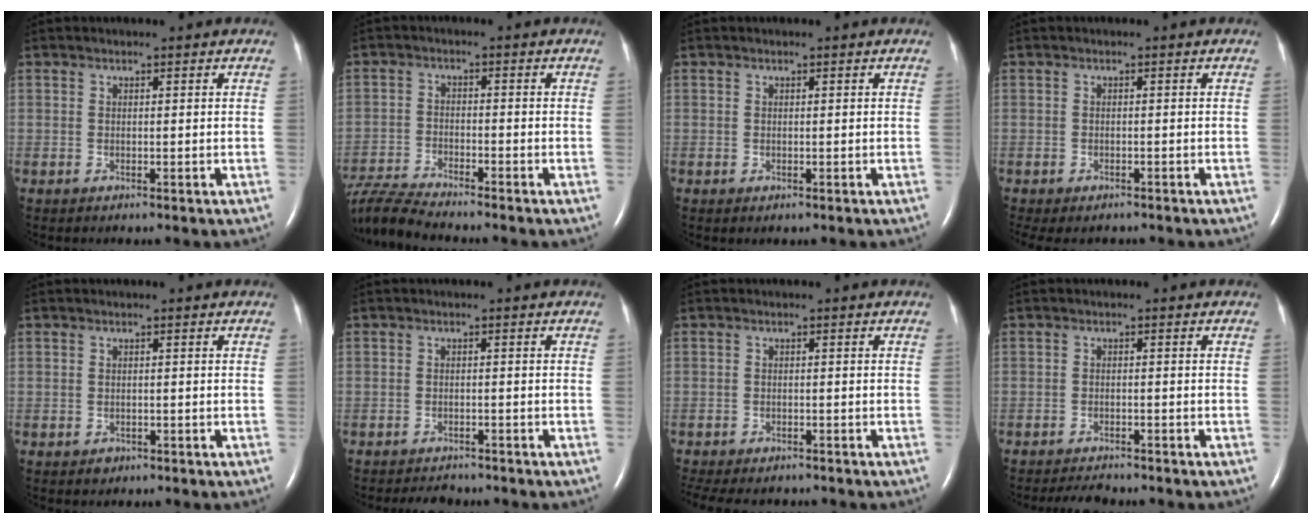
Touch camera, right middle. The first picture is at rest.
{"total": 8.1, "force": [-7.8, -0.6, 2.3], "torque": [-0.047, -0.013, -0.146]}
{"total": 0.0}
{"total": 5.6, "force": [-4.7, 2.3, 1.9], "torque": [-0.023, -0.003, -0.060]}
{"total": 0.9, "force": [-0.5, 0.7, 0.1], "torque": [-0.003, 0.001, -0.005]}
{"total": 4.3, "force": [-4.0, 1.5, 0.7], "torque": [-0.015, -0.004, -0.056]}
{"total": 10.4, "force": [-8.7, 3.8, 4.2], "torque": [-0.090, -0.010, -0.115]}
{"total": 4.0, "force": [-3.7, 0.7, 1.2], "torque": [-0.022, -0.011, -0.059]}